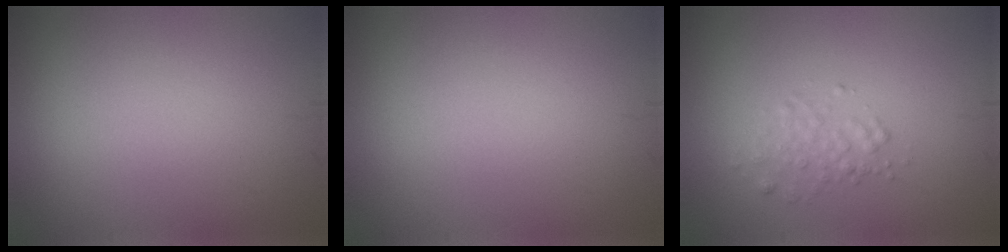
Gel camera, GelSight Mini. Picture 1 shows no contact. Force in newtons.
{"total": 0.0}
{"total": 1.6, "press": 1.6, "slide": 0.1}